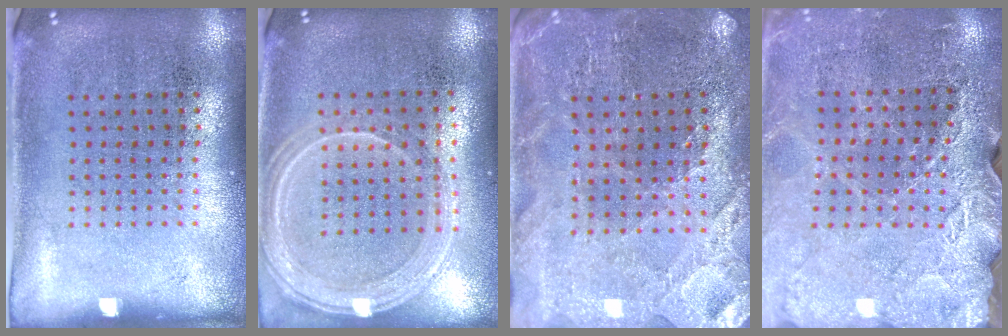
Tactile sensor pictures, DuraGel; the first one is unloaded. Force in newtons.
{"total": 1.2, "press": 1.2, "slide": 0.3}
{"total": 1.7, "press": 1.7, "slide": 0.2}
{"total": 3.0, "press": 3.0, "slide": 0.1}